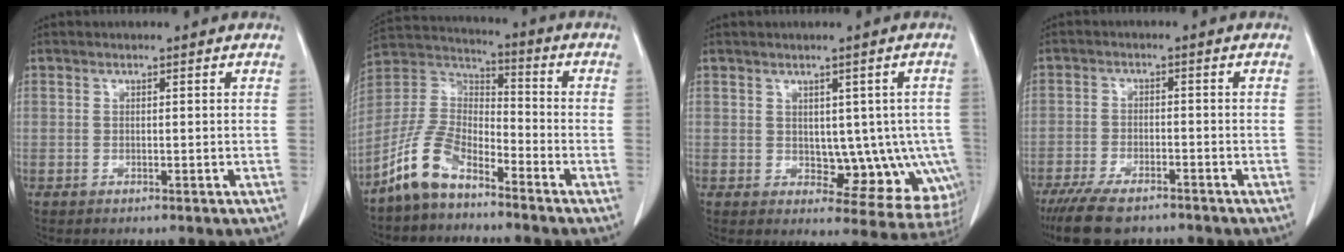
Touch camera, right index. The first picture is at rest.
{"total": 10.1, "force": [-7.3, 4.0, 5.8], "torque": [-0.140, 0.013, -0.153]}
{"total": 10.2, "force": [-1.1, 6.2, 8.0], "torque": [-0.067, 0.014, 0.000]}
{"total": 8.9, "force": [-7.1, 2.8, 4.6], "torque": [-0.079, -0.014, -0.115]}